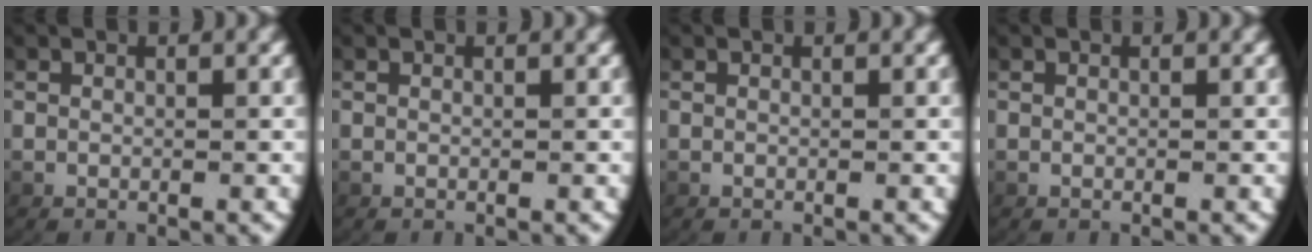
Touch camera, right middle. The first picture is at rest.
{"total": 0.0}
{"total": 0.0}
{"total": 0.0}